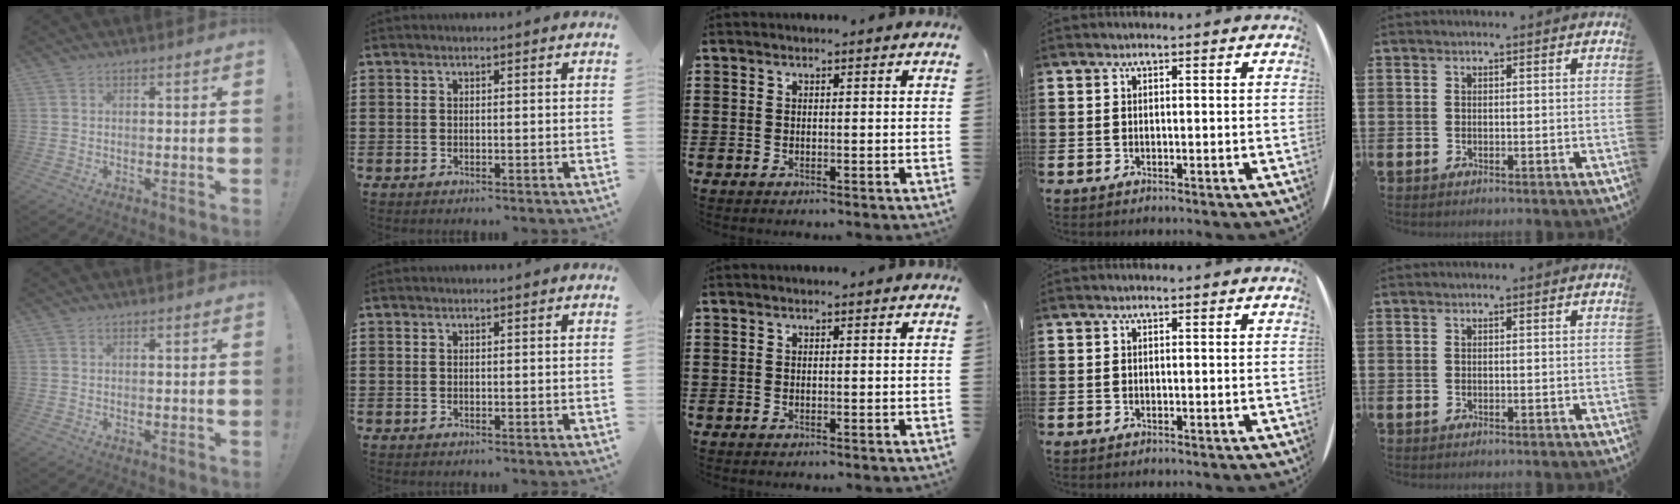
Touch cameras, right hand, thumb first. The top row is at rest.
{}